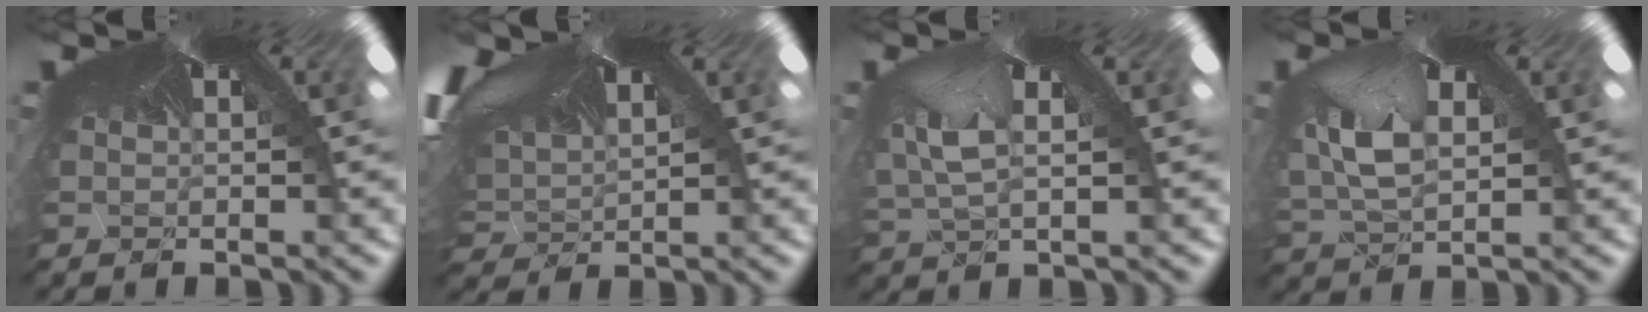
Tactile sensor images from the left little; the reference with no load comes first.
{"total": 1.6, "force": [0.6, 1.1, 1.0], "torque": [-0.037, -0.015, 0.034]}
{"total": 2.7, "force": [-2.4, 0.9, -0.6], "torque": [-0.027, -0.042, -0.006]}
{"total": 2.5, "force": [-1.2, 2.2, 0.2], "torque": [-0.036, -0.026, 0.012]}